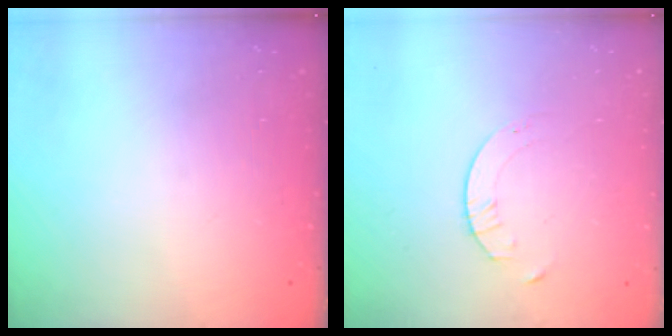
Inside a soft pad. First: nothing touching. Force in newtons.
{"total": 1.6, "press": 1.6, "slide": 0.2}